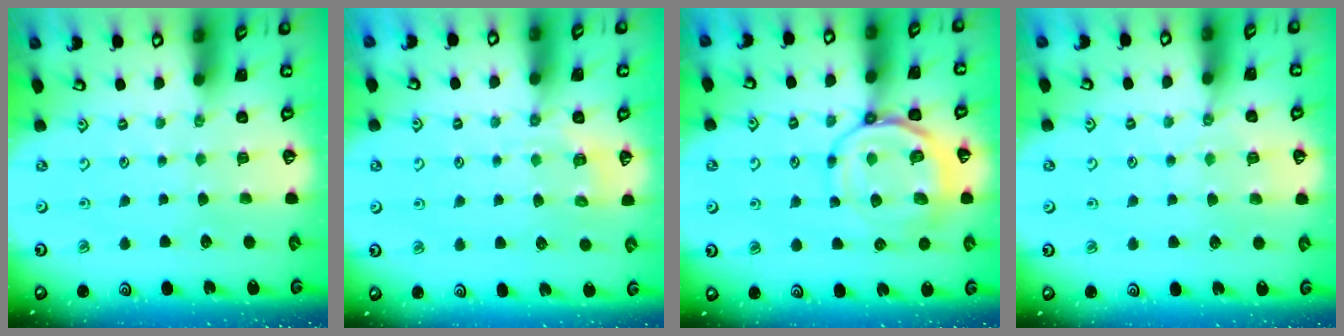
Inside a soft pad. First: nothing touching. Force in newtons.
{"total": 4.9, "press": 4.8, "slide": 1.2}
{"total": 12.6, "press": 12.5, "slide": 1.5}
{"total": 4.6, "press": 4.6, "slide": 0.6}